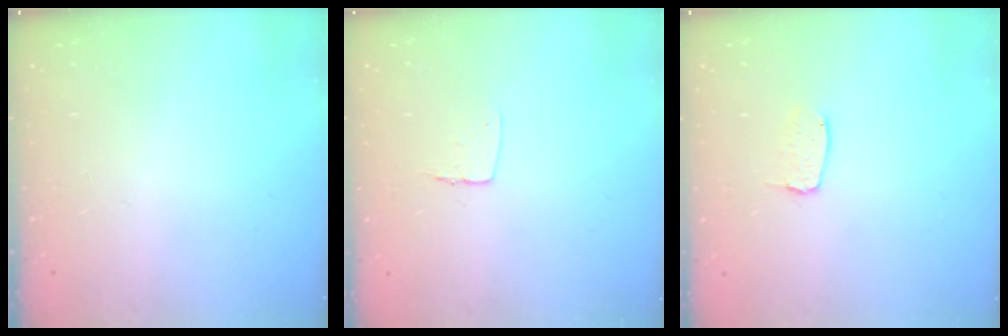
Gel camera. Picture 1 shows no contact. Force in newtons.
{"total": 5.0, "press": 5.0, "slide": 0.3}
{"total": 4.9, "press": 4.9, "slide": 0.3}